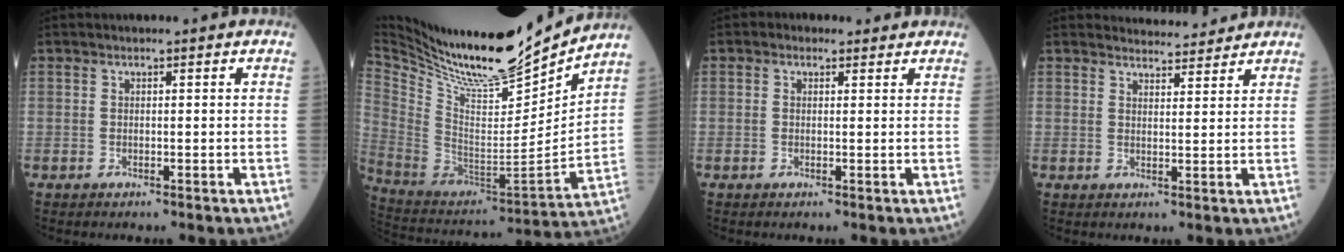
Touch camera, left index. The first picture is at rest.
{"total": 22.5, "force": [20.2, 2.4, 9.6], "torque": [-0.186, -0.053, 0.340]}
{"total": 1.2, "force": [0.3, 1.2, 0.1], "torque": [0.000, 0.008, -0.006]}
{"total": 4.8, "force": [4.7, 0.9, 0.2], "torque": [0.001, 0.006, 0.053]}